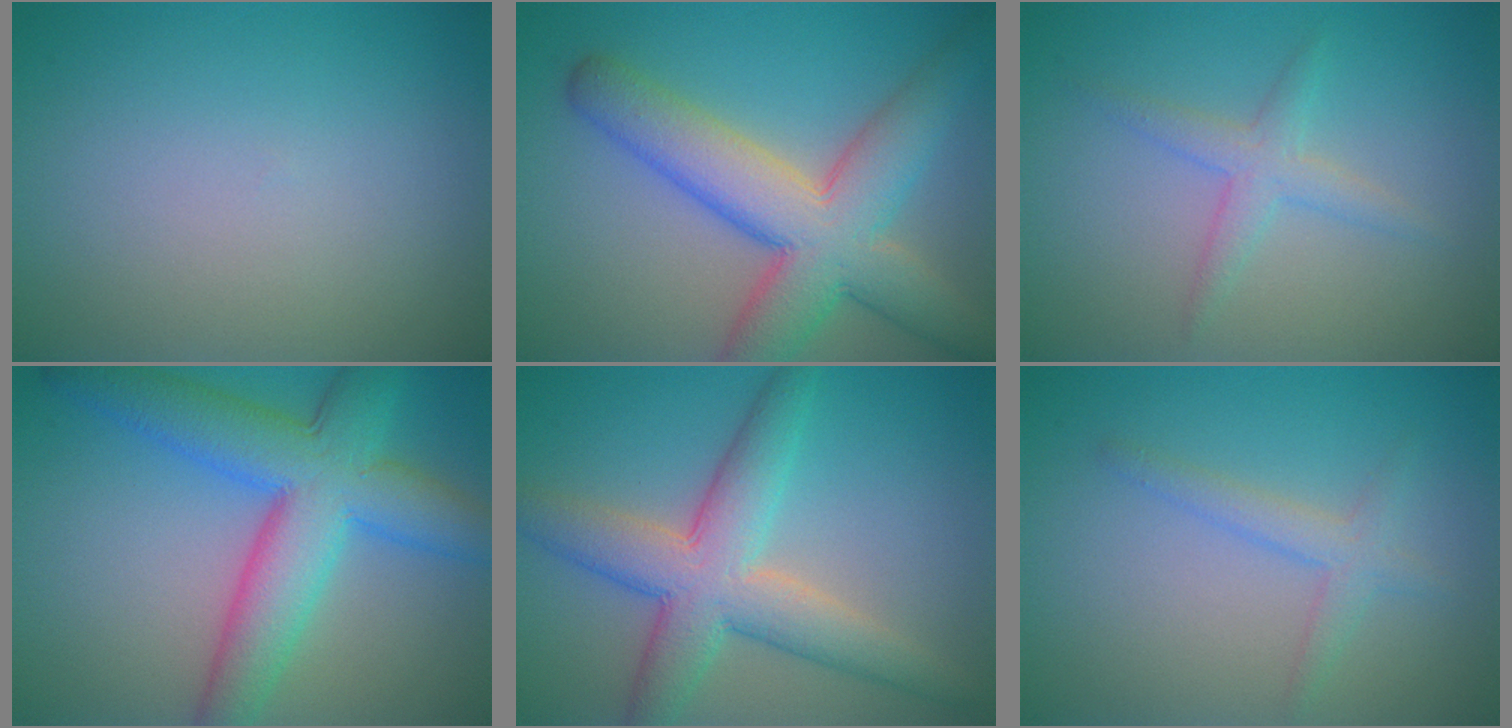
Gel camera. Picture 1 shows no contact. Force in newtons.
{"total": 9.2, "press": 9.2, "slide": 0.6}
{"total": 2.2, "press": 2.2, "slide": 0.1}
{"total": 9.0, "press": 9.0, "slide": 0.3}
{"total": 6.9, "press": 6.9, "slide": 0.1}
{"total": 2.0, "press": 2.0, "slide": 0.1}